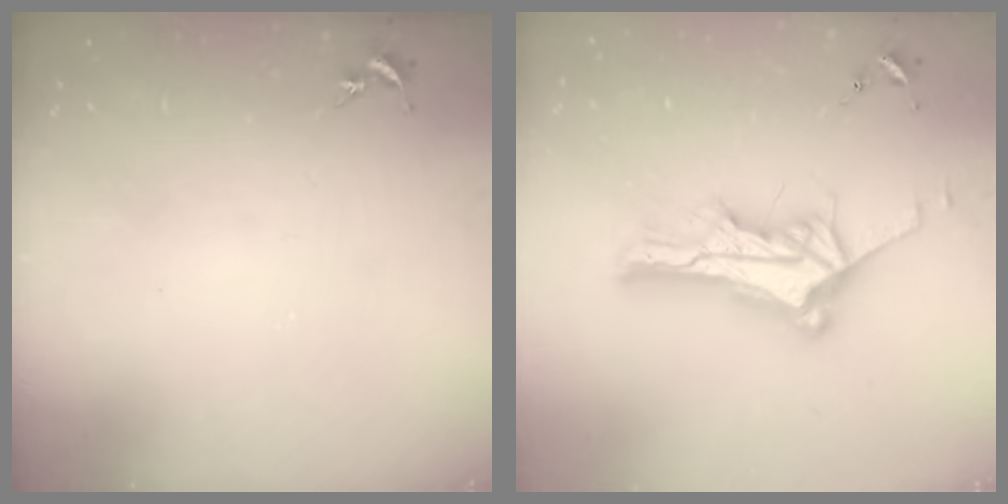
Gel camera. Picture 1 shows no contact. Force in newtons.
{"total": 11.0, "press": 11.0, "slide": 0.8}